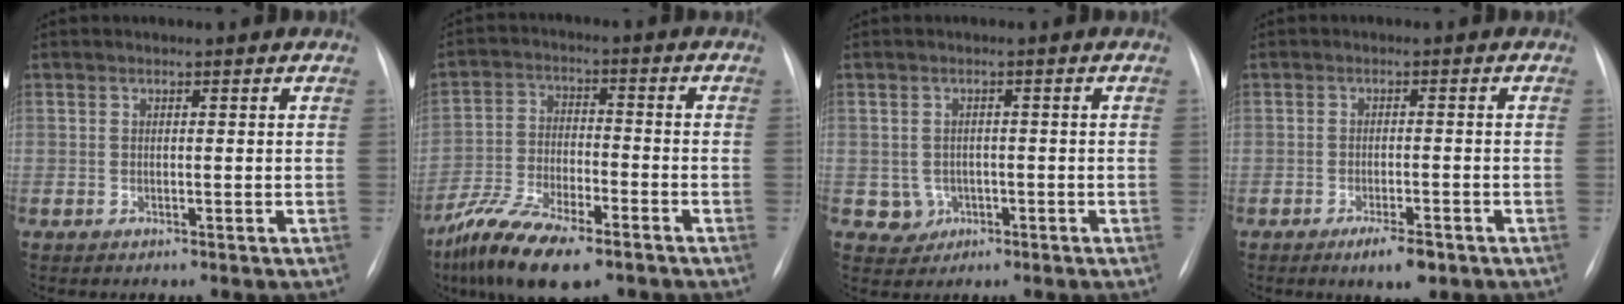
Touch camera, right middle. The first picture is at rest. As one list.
[{"total": 12.8, "force": [-8.8, 3.9, 8.3], "torque": [-0.160, -0.018, -0.161]}, {"total": 2.9, "force": [-0.8, 2.7, 0.4], "torque": [0.000, 0.007, -0.005]}, {"total": 4.1, "force": [-2.7, 1.0, 3.0], "torque": [-0.050, -0.004, -0.038]}]